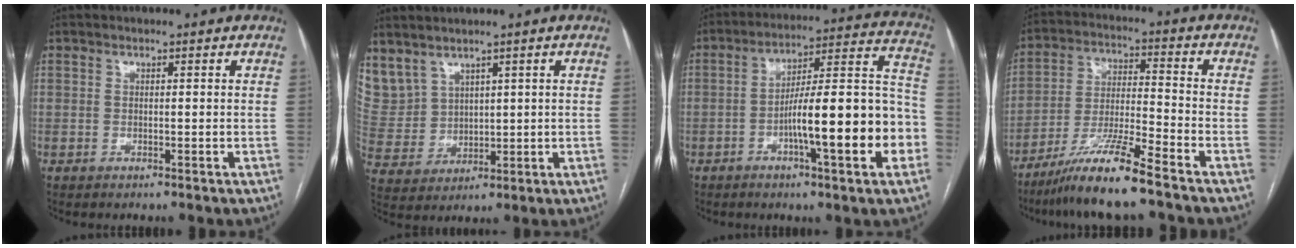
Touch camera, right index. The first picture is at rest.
{"total": 10.2, "force": [6.7, 7.1, 3.0], "torque": [-0.096, 0.025, 0.166]}
{"total": 18.9, "force": [-5.2, 2.5, 17.9], "torque": [-0.230, 0.027, -0.073]}
{"total": 11.1, "force": [-8.4, -0.5, 7.2], "torque": [-0.140, -0.024, -0.158]}